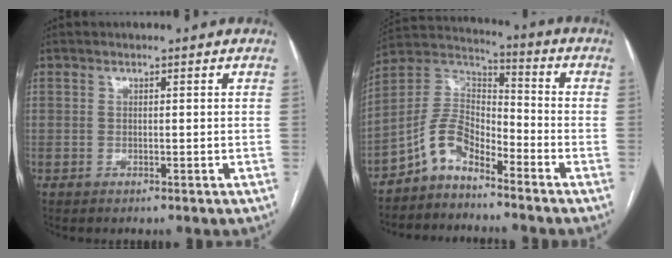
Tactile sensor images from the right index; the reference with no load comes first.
{"total": 8.3, "force": [-5.8, 3.7, 4.7], "torque": [-0.102, 0.029, -0.120]}